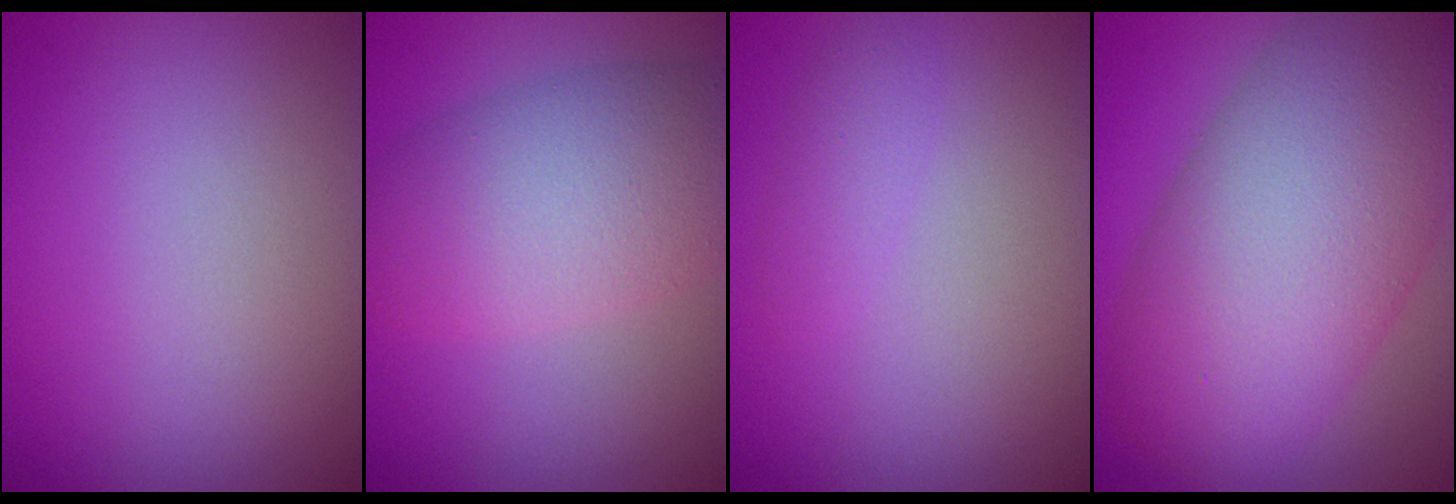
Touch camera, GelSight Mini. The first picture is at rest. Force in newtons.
{"total": 7.3, "press": 7.3, "slide": 0.3}
{"total": 1.3, "press": 1.3, "slide": 0.0}
{"total": 11.8, "press": 11.8, "slide": 0.7}